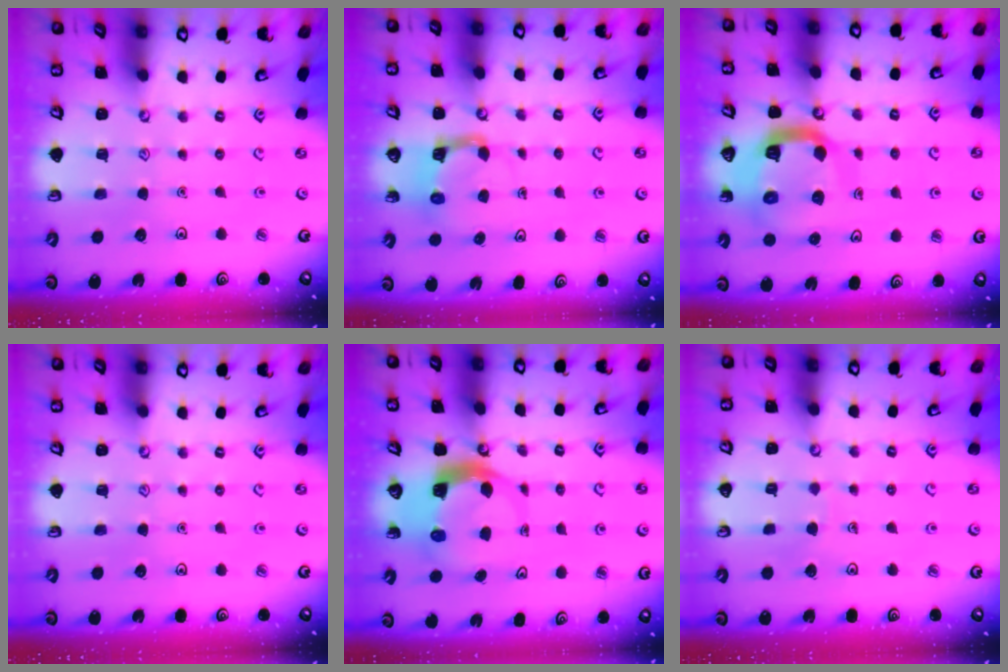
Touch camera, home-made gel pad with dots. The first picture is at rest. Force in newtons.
{"total": 5.2, "press": 5.2, "slide": 0.4}
{"total": 14.2, "press": 14.1, "slide": 1.7}
{"total": 0.0}
{"total": 6.6, "press": 6.5, "slide": 1.2}
{"total": 2.2, "press": 2.2, "slide": 0.1}